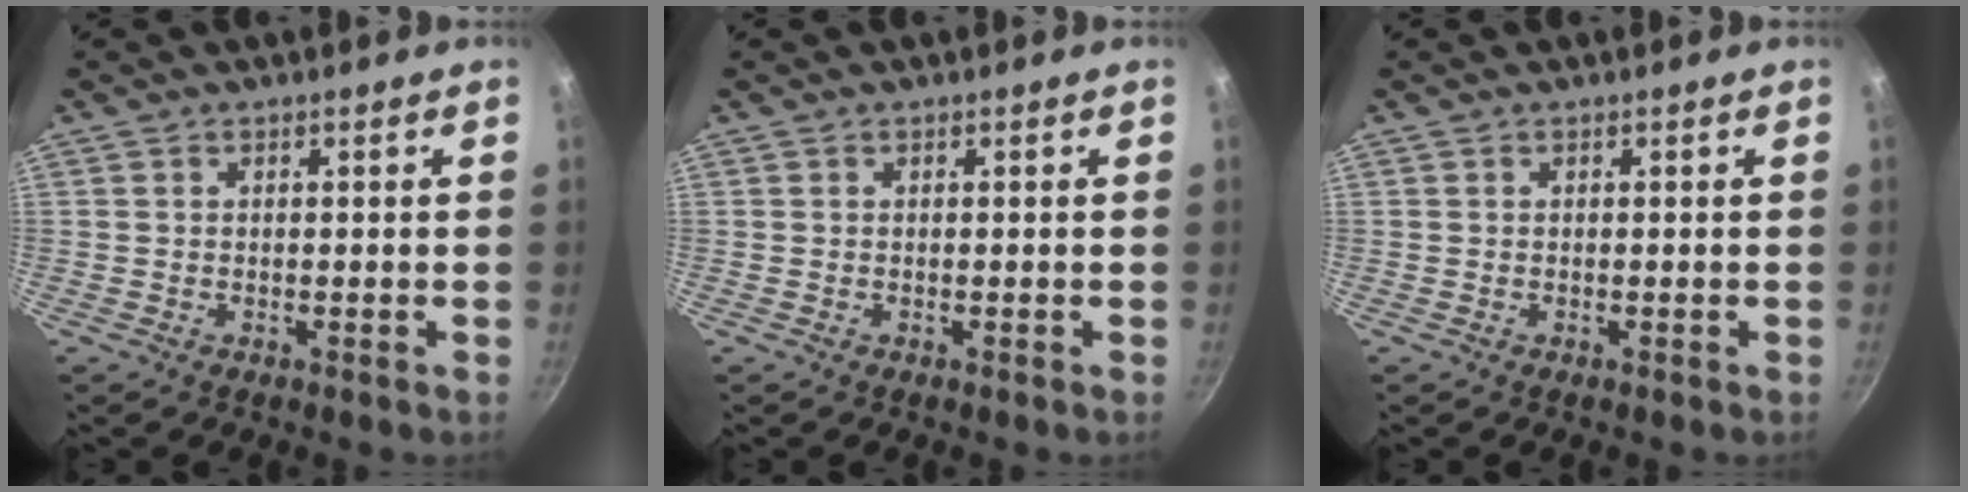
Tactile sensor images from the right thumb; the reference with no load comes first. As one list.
[{"total": 0.0}, {"total": 0.0}]